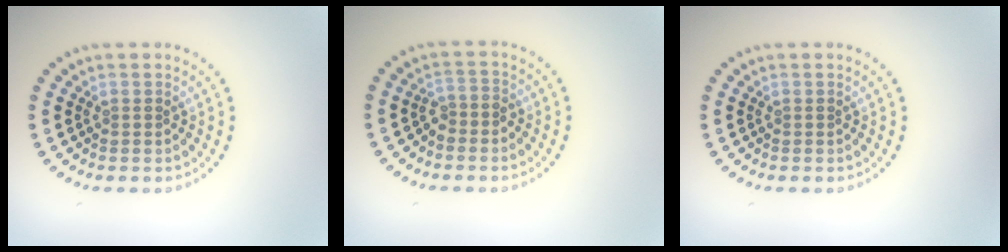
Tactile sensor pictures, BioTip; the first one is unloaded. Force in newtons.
{"total": 1.6, "press": 1.2, "slide": 1.0}
{"total": 0.0}